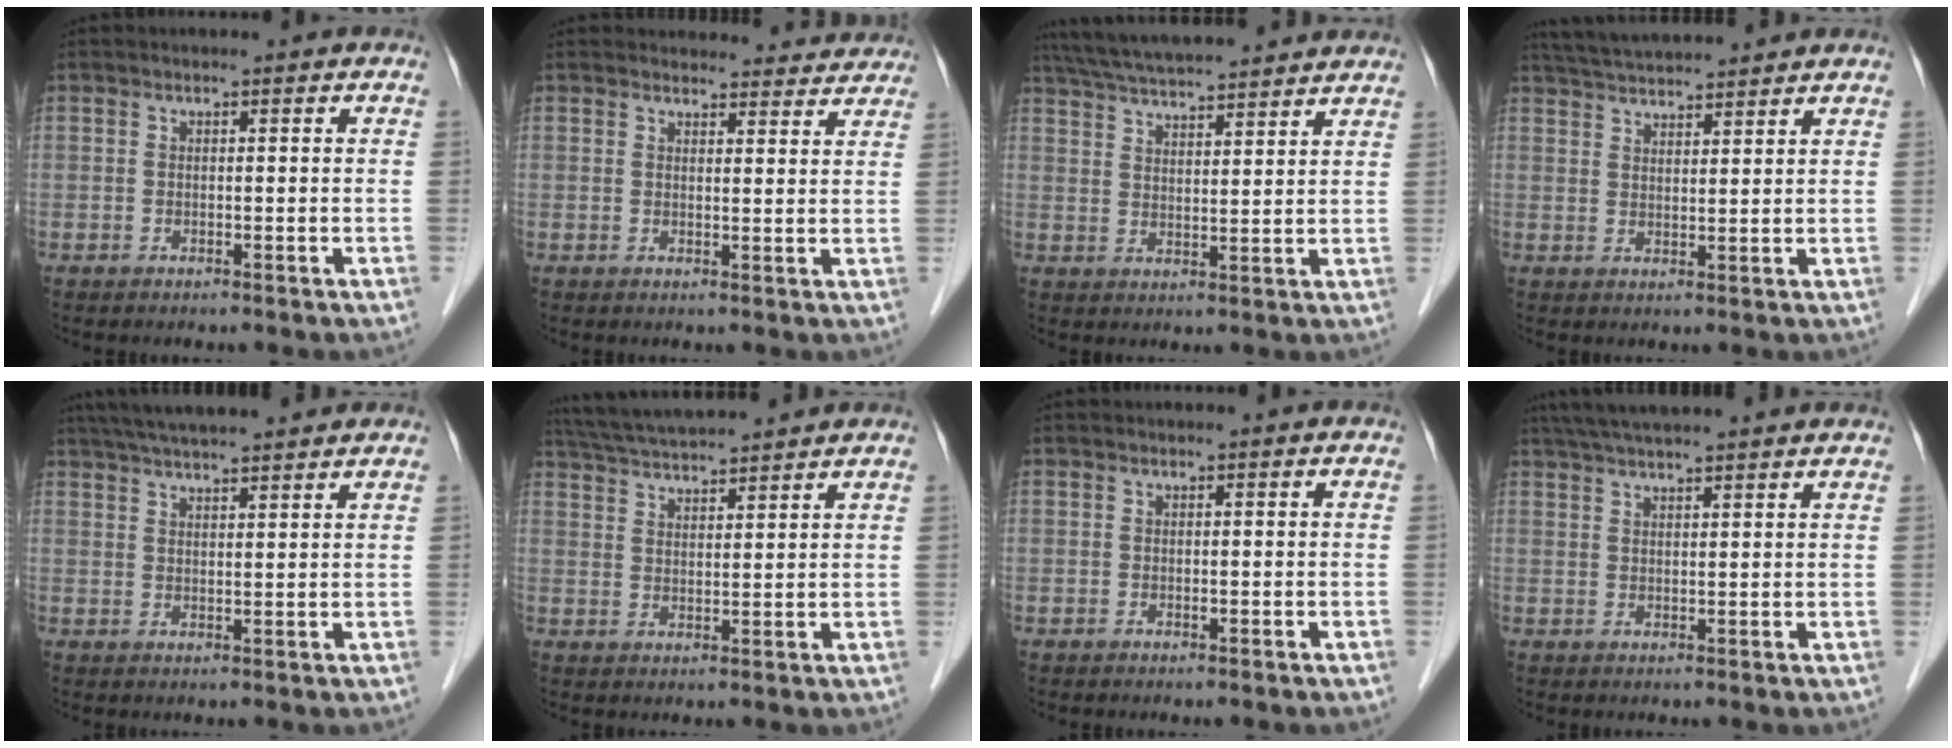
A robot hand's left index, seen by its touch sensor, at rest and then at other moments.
{"total": 10.8, "force": [10.5, 2.6, 1.0], "torque": [0.021, 0.007, 0.101]}
{"total": 16.3, "force": [14.7, 1.4, 6.9], "torque": [-0.122, 0.042, 0.220]}
{"total": 9.7, "force": [9.2, 0.5, 3.2], "torque": [-0.064, 0.032, 0.147]}
{"total": 12.9, "force": [11.4, 1.2, 6.0], "torque": [-0.102, 0.036, 0.170]}
{"total": 11.6, "force": [10.8, 0.2, 4.3], "torque": [-0.085, 0.031, 0.172]}
{"total": 0.0}
{"total": 13.3, "force": [11.7, 0.6, 6.2], "torque": [-0.107, 0.044, 0.165]}